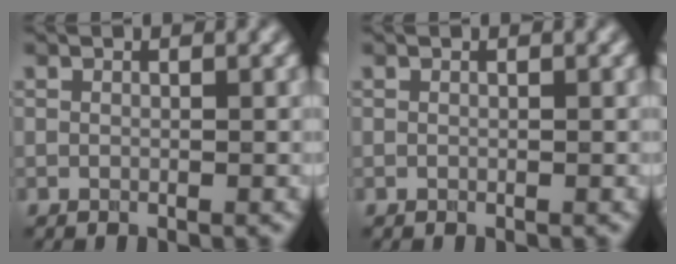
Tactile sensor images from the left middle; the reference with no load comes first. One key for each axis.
{"total": 0.0}